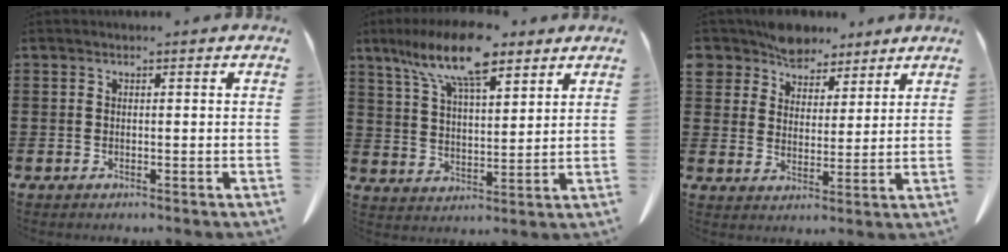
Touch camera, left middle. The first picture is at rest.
{"total": 12.7, "force": [8.9, 3.8, 8.3], "torque": [-0.162, -0.021, 0.158]}
{"total": 6.8, "force": [6.0, 3.1, 0.9], "torque": [-0.052, -0.020, 0.113]}